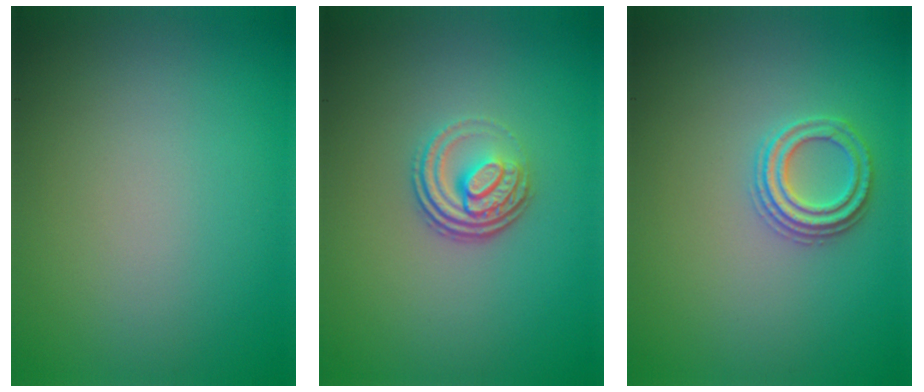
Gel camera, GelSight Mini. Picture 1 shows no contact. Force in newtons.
{"total": 3.5, "press": 2.6, "slide": 2.4}
{"total": 2.3, "press": 2.3, "slide": 0.3}